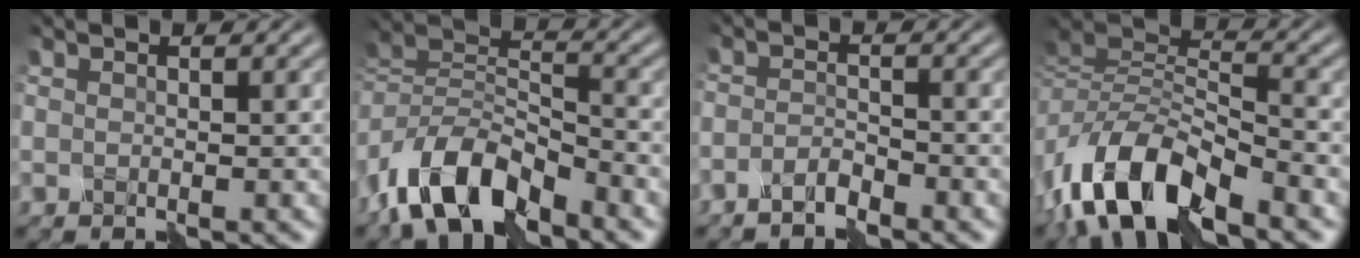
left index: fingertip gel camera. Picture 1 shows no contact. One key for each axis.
{"total": 8.5, "fx": -5.9, "fy": 3.6, "fz": 4.9, "tx": -0.081, "ty": 0.008, "tz": -0.120}
{"total": 1.9, "fx": -1.7, "fy": 0.3, "fz": 0.8, "tx": -0.014, "ty": 0.009, "tz": -0.031}
{"total": 10.1, "fx": -5.9, "fy": 4.4, "fz": 7.0, "tx": -0.129, "ty": 0.012, "tz": -0.117}